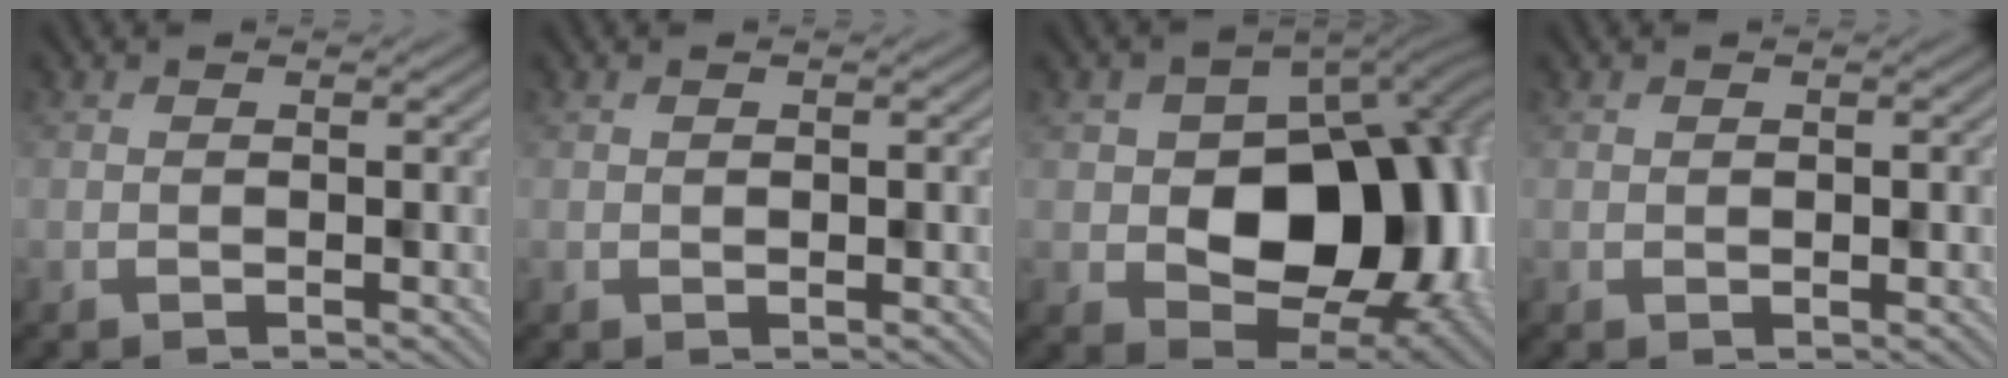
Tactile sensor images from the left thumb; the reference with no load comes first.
{"total": 1.1, "force": [0.0, 0.7, 0.8], "torque": [-0.010, -0.002, 0.005]}
{"total": 13.8, "force": [0.1, 9.6, 9.9], "torque": [-0.118, -0.004, 0.004]}
{"total": 1.4, "force": [0.1, 0.9, 1.0], "torque": [-0.010, 0.001, 0.008]}